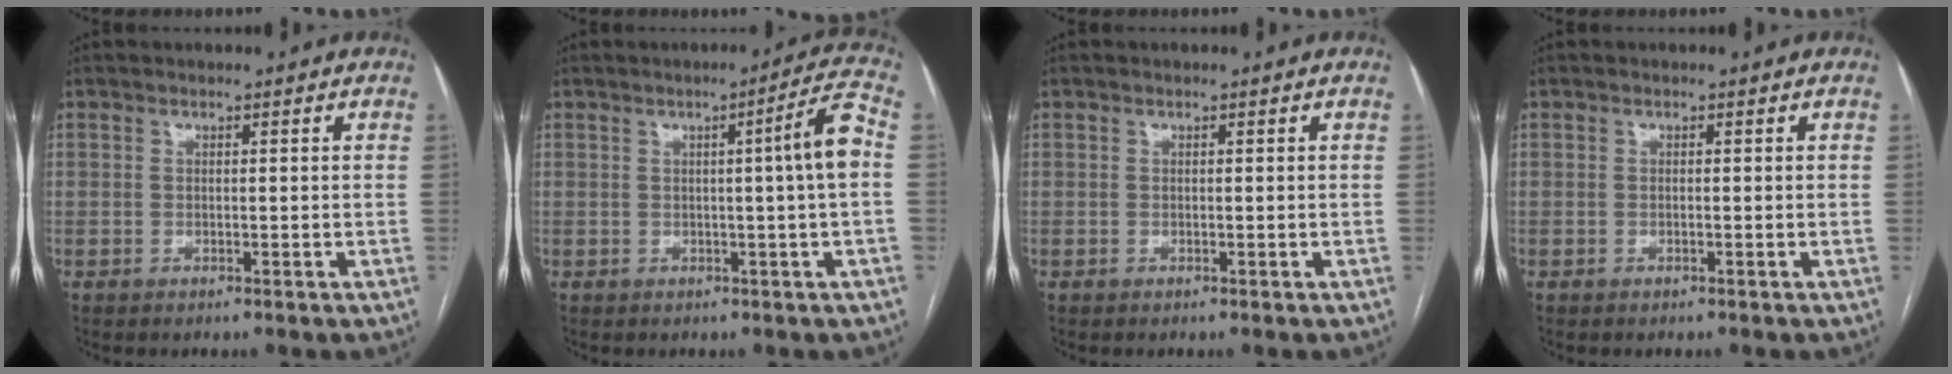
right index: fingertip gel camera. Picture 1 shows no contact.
{"total": 6.3, "force": [0.2, -1.1, 6.2], "torque": [-0.085, 0.004, 0.004]}
{"total": 0.0}
{"total": 0.0}